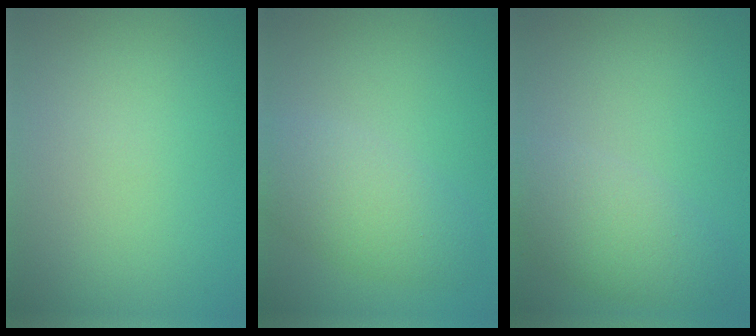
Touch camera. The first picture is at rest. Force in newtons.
{"total": 4.3, "press": 4.3, "slide": 0.0}
{"total": 4.3, "press": 4.3, "slide": 0.2}